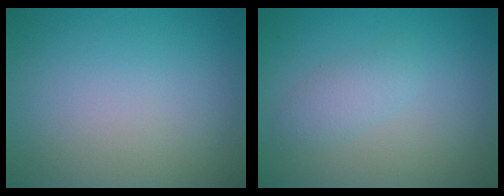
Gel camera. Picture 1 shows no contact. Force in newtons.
{"total": 1.8, "press": 1.8, "slide": 0.1}